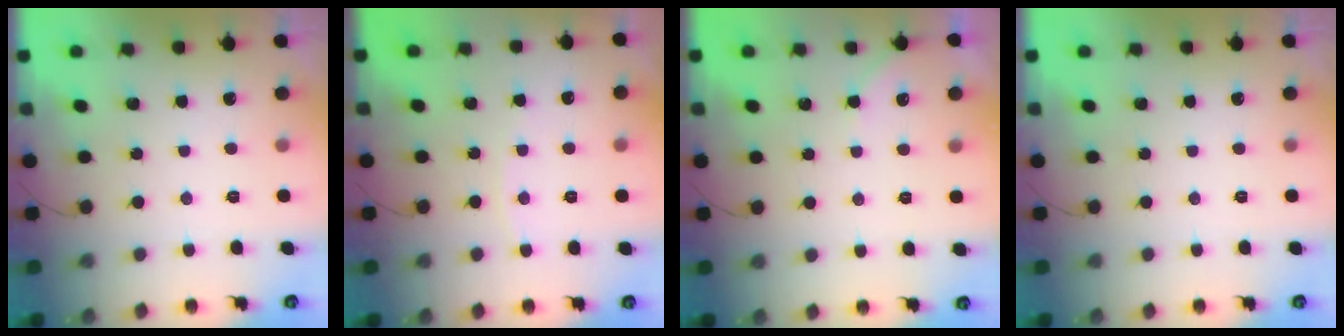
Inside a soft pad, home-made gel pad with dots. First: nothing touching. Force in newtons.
{"total": 2.9, "press": 2.8, "slide": 0.4}
{"total": 2.7, "press": 2.6, "slide": 0.5}
{"total": 0.0}